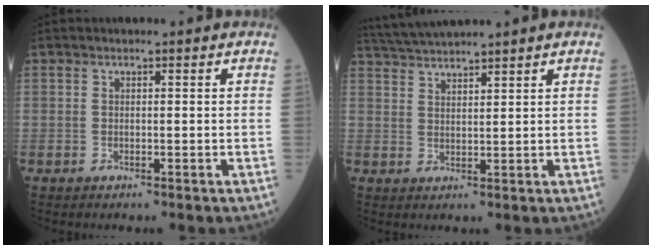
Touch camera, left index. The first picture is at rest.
{"total": 5.7, "force": [5.3, -0.9, 1.8], "torque": [-0.044, 0.023, 0.106]}